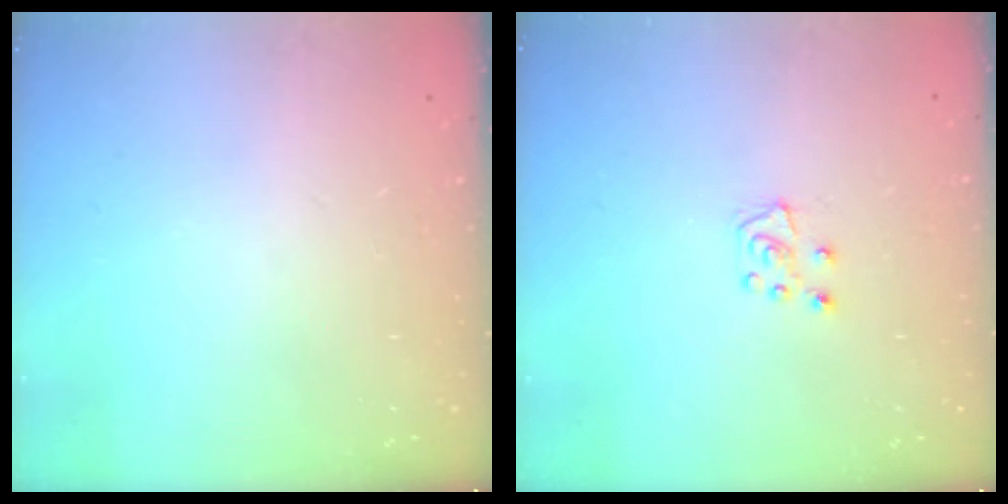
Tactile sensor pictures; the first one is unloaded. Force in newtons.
{"total": 6.4, "press": 6.3, "slide": 0.5}